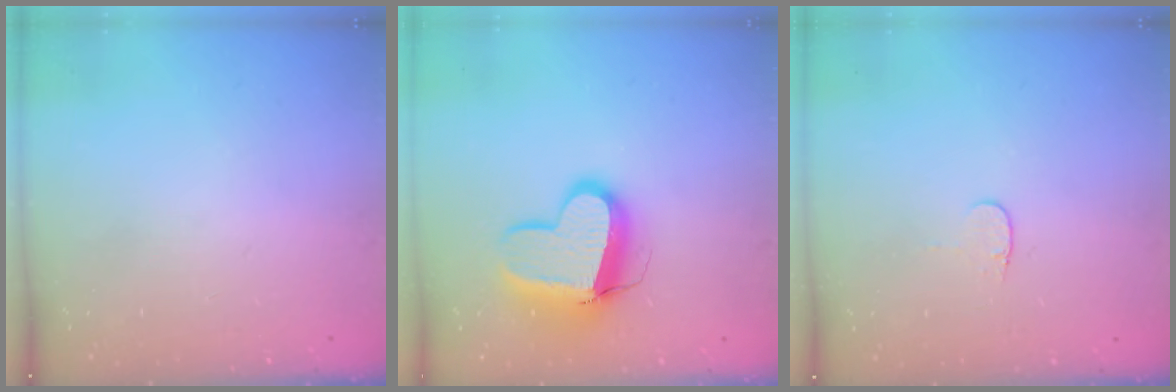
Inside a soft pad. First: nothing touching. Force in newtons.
{"total": 13.6, "press": 13.5, "slide": 1.7}
{"total": 3.2, "press": 3.1, "slide": 0.4}